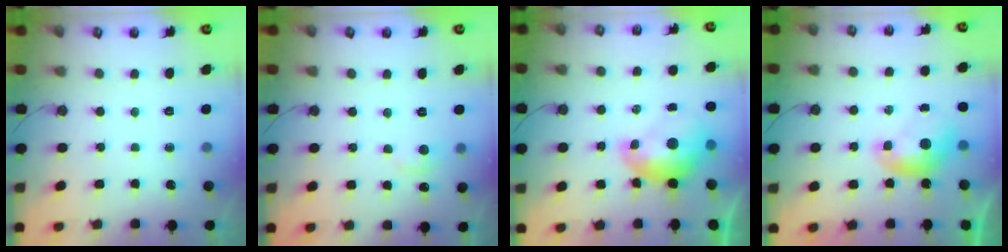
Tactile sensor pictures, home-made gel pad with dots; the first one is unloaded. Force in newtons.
{"total": 1.7, "press": 1.5, "slide": 0.7}
{"total": 2.4, "press": 2.3, "slide": 0.7}
{"total": 0.0}